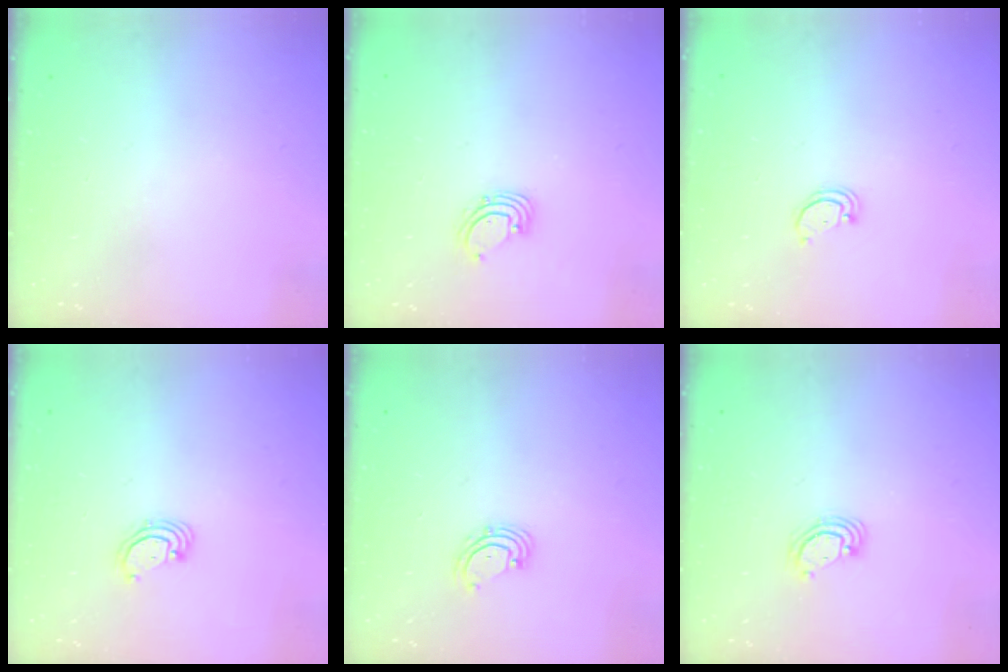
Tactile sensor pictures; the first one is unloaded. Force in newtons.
{"total": 1.6, "press": 1.6, "slide": 0.1}
{"total": 1.6, "press": 1.6, "slide": 0.1}
{"total": 2.5, "press": 2.5, "slide": 0.2}
{"total": 2.5, "press": 2.4, "slide": 0.4}
{"total": 3.7, "press": 3.7, "slide": 0.4}